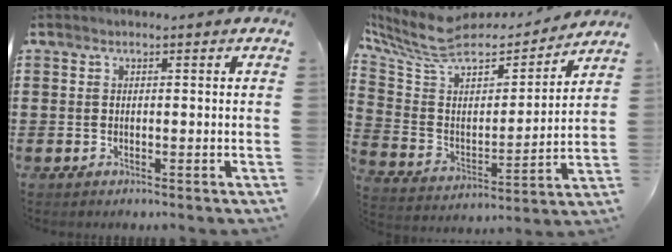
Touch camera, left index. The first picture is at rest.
{"total": 9.6, "force": [7.0, 4.6, 4.7], "torque": [-0.139, -0.044, 0.117]}